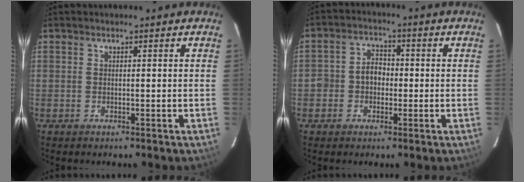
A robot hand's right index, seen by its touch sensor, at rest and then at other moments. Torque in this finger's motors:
{"motor_torque": [0.10, -0.05, 0.08, 0.06]}